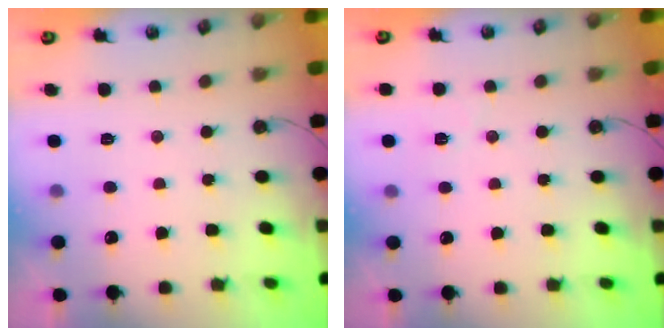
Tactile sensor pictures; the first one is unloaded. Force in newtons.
{"total": 5.0, "press": 4.2, "slide": 2.6}